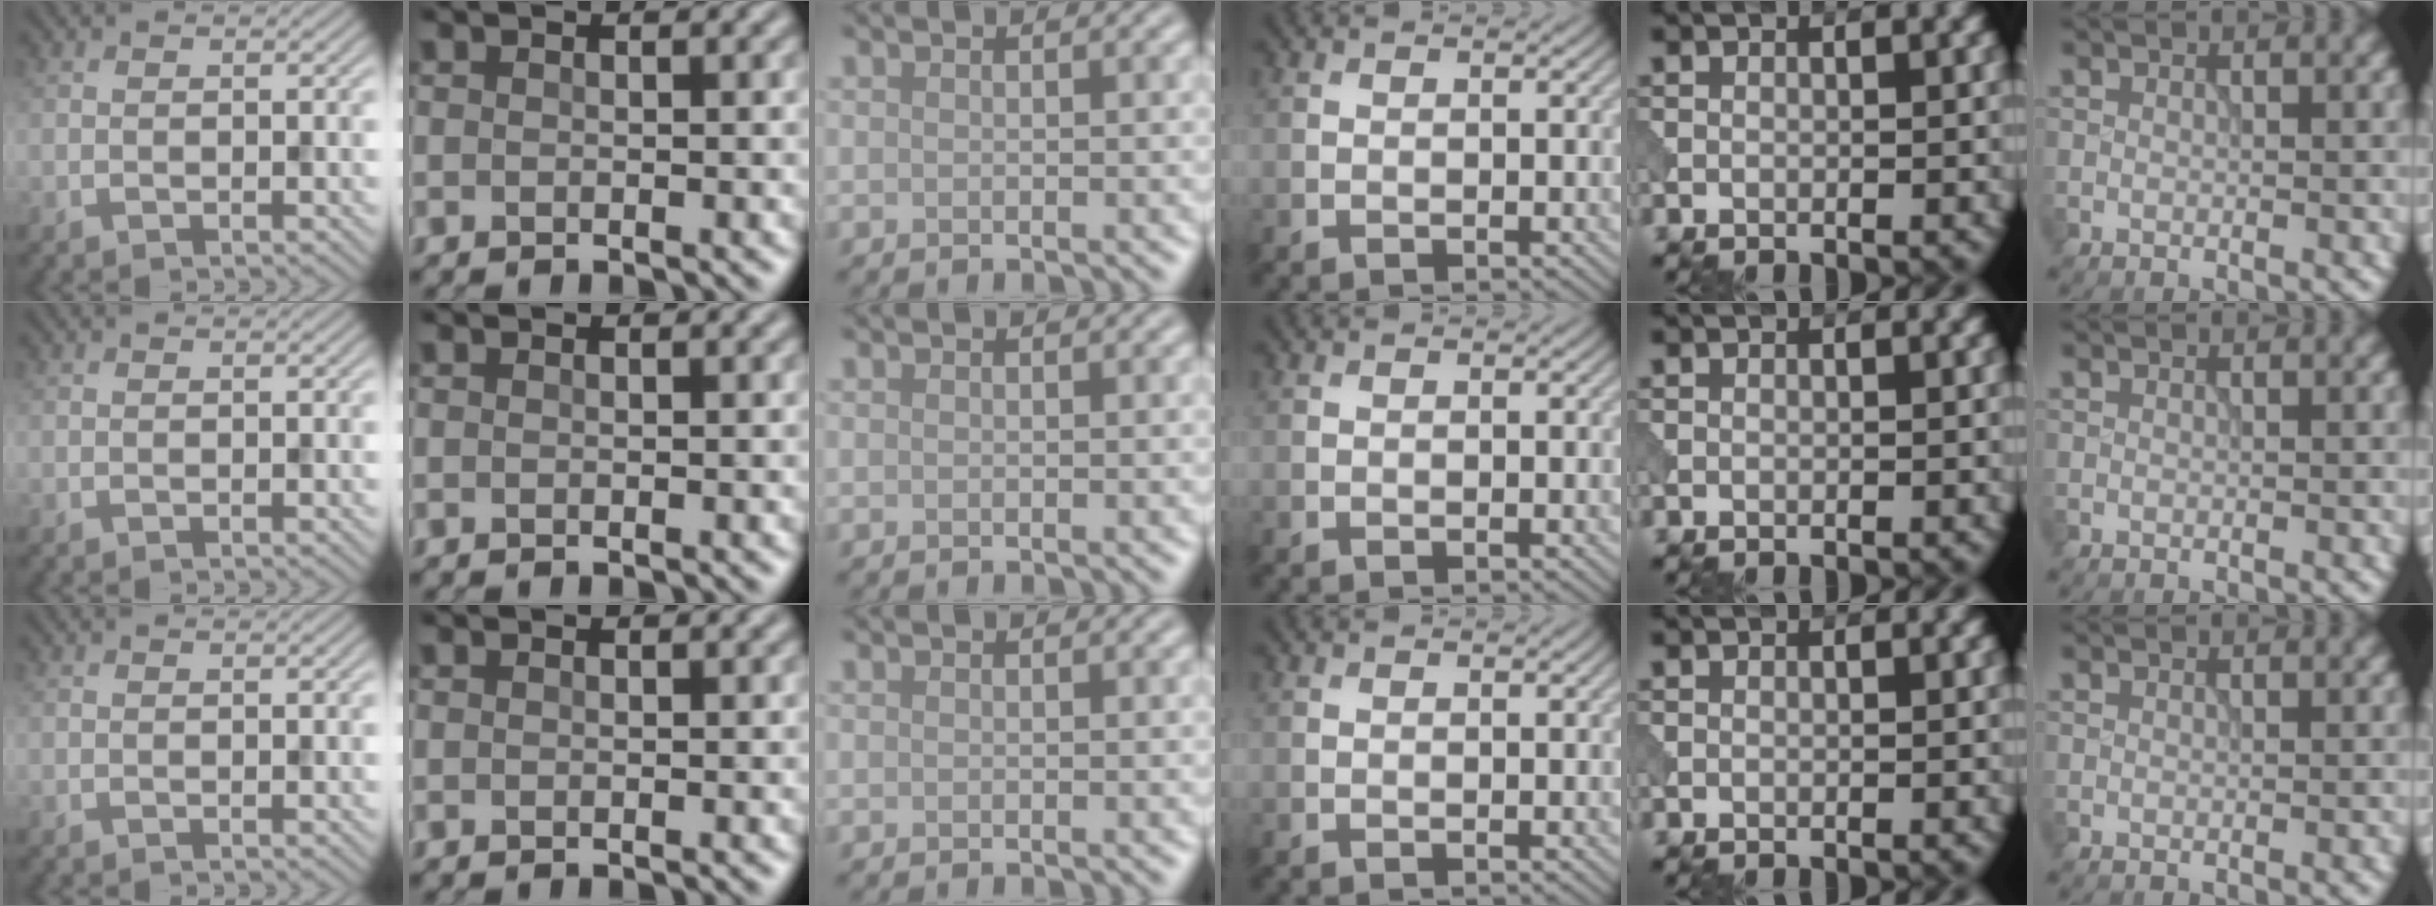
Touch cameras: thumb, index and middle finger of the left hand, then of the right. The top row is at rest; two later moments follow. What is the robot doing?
{"motion": "pour", "object": "beaker"}